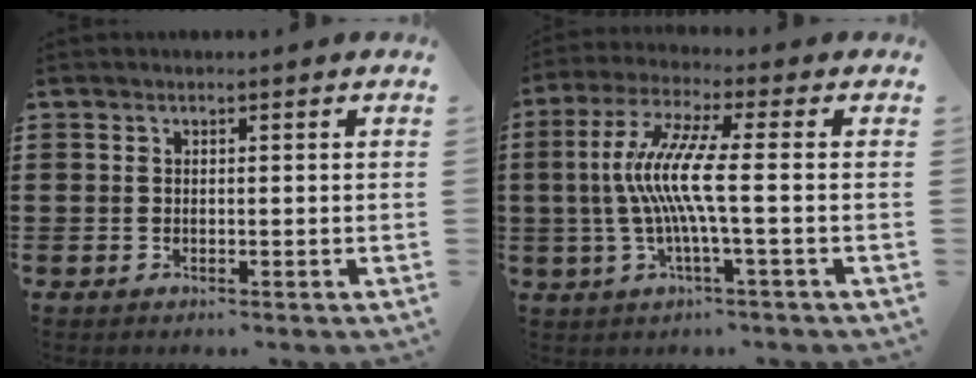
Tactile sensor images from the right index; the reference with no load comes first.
{"total": 9.5, "force": [-1.0, 0.4, 9.5], "torque": [-0.211, -0.018, -0.034]}